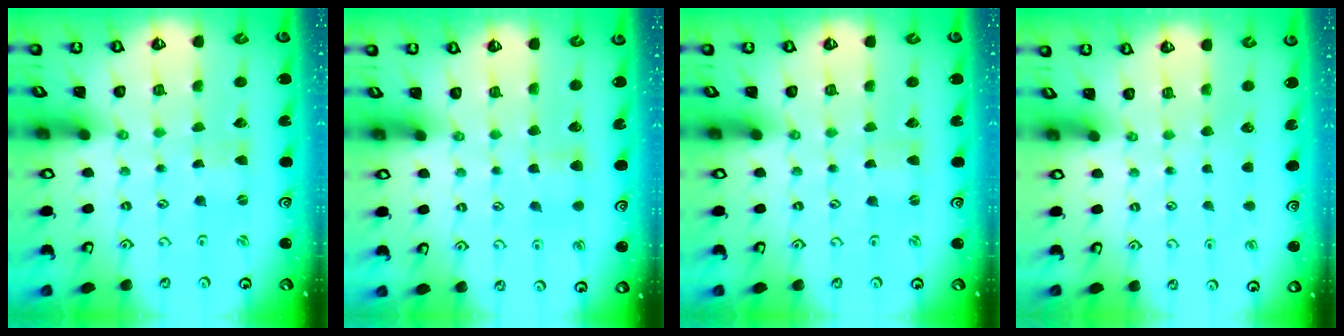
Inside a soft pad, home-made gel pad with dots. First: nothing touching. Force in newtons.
{"total": 4.5, "press": 4.5, "slide": 0.7}
{"total": 1.0, "press": 1.0, "slide": 0.1}
{"total": 0.0}